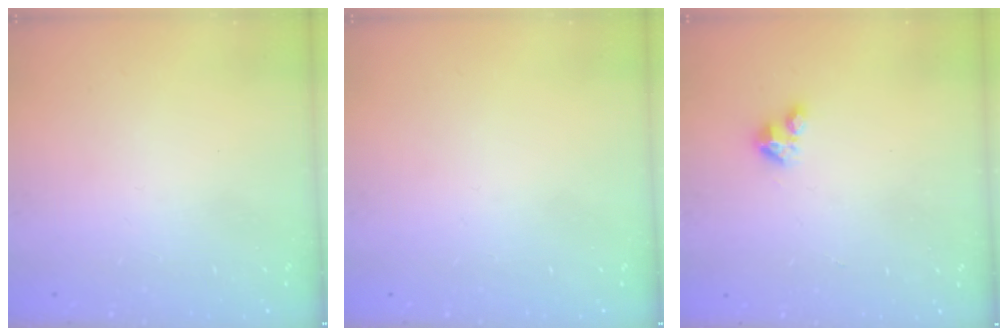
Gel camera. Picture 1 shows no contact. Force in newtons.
{"total": 0.0}
{"total": 2.8, "press": 2.8, "slide": 0.2}